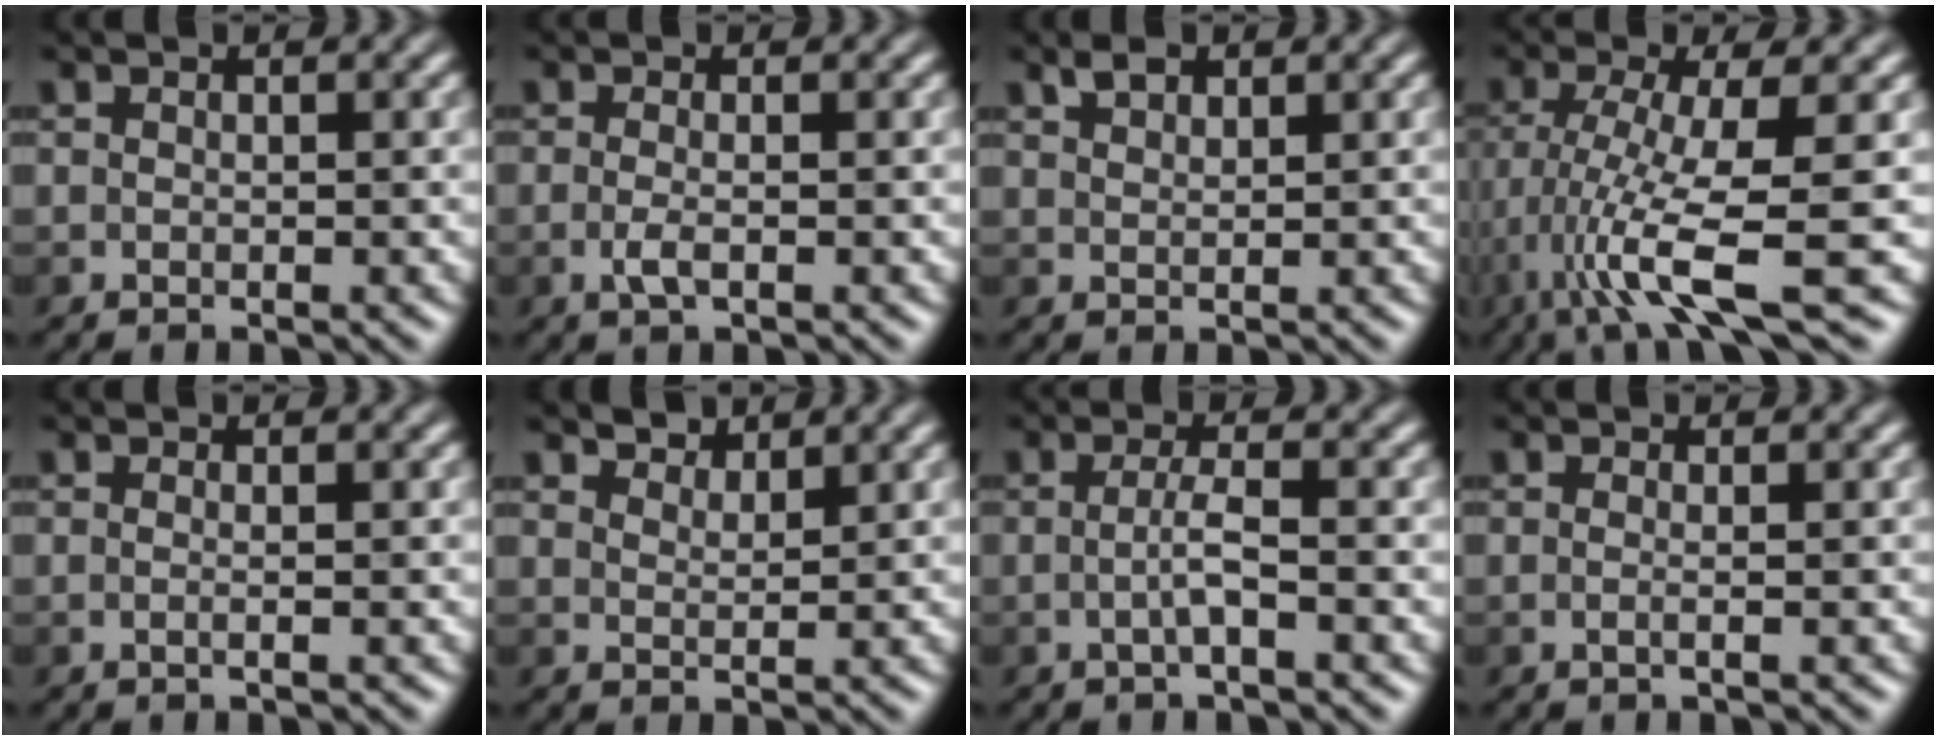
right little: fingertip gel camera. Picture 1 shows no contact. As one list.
[{"total": 1.3, "force": [-0.6, 0.4, 1.2], "torque": [-0.030, 0.002, -0.010]}, {"total": 1.2, "force": [1.1, 0.4, 0.3], "torque": [-0.011, 0.003, 0.025]}, {"total": 7.5, "force": [-3.0, 0.7, 6.9], "torque": [-0.140, -0.003, -0.056]}, {"total": 0.7, "force": [0.3, 0.1, 0.6], "torque": [-0.006, -0.005, -0.009]}, {"total": 2.4, "force": [2.3, 0.7, 0.4], "torque": [-0.020, -0.014, 0.049]}, {"total": 1.7, "force": [-0.8, -0.4, 1.4], "torque": [-0.032, 0.005, -0.014]}, {"total": 1.0, "force": [0.4, 0.3, 0.9], "torque": [-0.008, -0.001, -0.013]}]